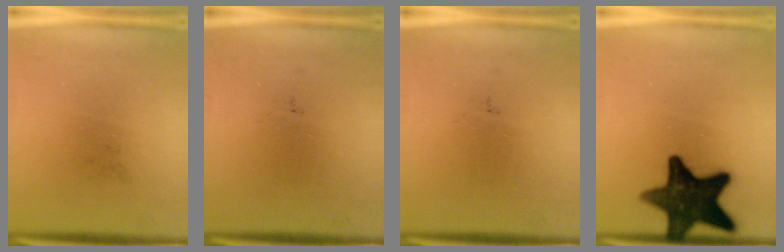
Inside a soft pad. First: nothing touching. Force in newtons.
{"total": 0.0}
{"total": 0.0}
{"total": 16.2}